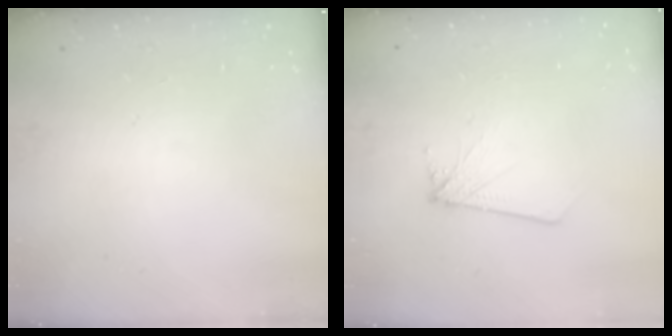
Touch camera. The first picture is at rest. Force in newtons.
{"total": 2.8, "press": 2.8, "slide": 0.4}